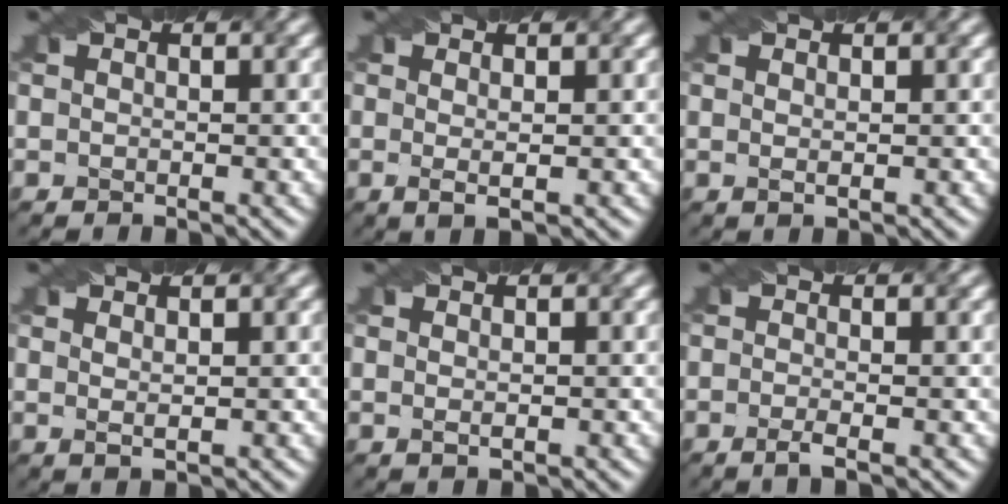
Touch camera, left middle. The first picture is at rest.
{"total": 1.7, "force": [0.0, 0.1, 1.7], "torque": [-0.029, -0.002, -0.002]}
{"total": 0.7, "force": [0.2, 0.1, 0.7], "torque": [-0.011, -0.002, 0.005]}
{"total": 1.1, "force": [0.5, 0.1, 1.0], "torque": [-0.014, -0.003, 0.009]}
{"total": 0.7, "force": [-0.1, 0.1, 0.6], "torque": [-0.011, -0.001, 0.000]}
{"total": 1.7, "force": [-1.1, 0.0, 1.4], "torque": [-0.031, -0.002, -0.022]}